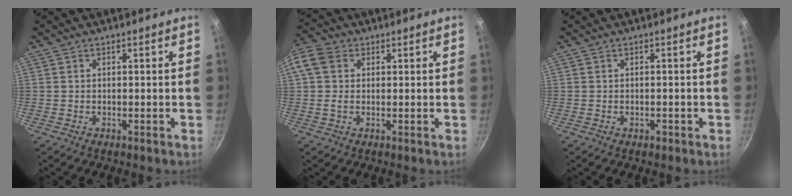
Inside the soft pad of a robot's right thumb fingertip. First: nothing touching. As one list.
[{"total": 8.5, "force": [1.8, 6.5, 5.2], "torque": [-0.116, 0.019, 0.020]}, {"total": 1.1, "force": [-0.5, 0.6, 0.8], "torque": [-0.011, 0.003, -0.006]}]